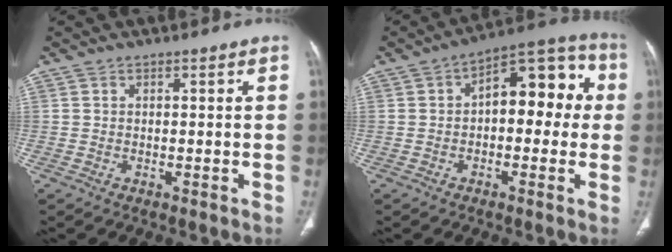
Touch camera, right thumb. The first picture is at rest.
{"total": 13.7, "force": [1.1, 7.7, 11.3], "torque": [-0.108, 0.046, 0.003]}